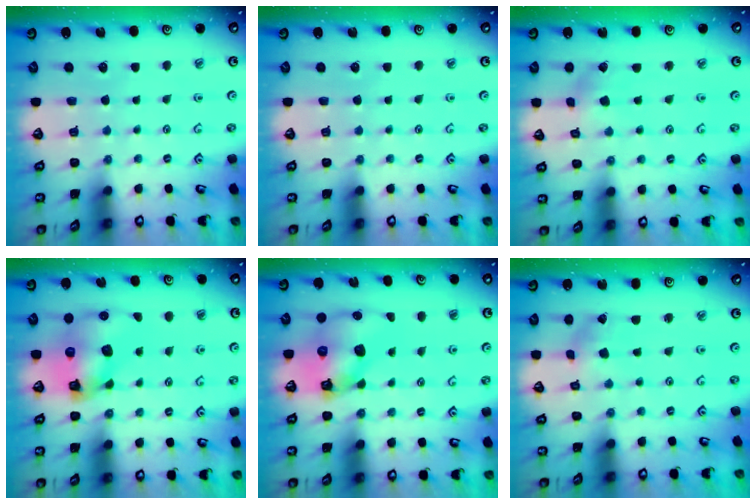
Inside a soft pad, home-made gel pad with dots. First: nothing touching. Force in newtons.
{"total": 0.0}
{"total": 2.6, "press": 2.6, "slide": 0.4}
{"total": 11.0, "press": 10.9, "slide": 1.8}
{"total": 10.5, "press": 10.4, "slide": 1.6}
{"total": 1.0, "press": 1.0, "slide": 0.2}